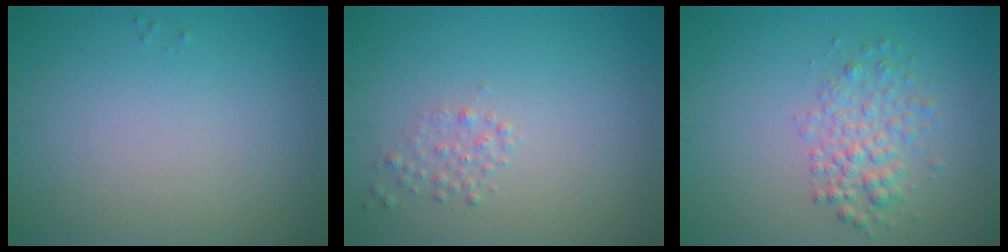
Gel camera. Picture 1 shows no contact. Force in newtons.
{"total": 1.1, "press": 1.1, "slide": 0.0}
{"total": 2.8, "press": 2.8, "slide": 0.1}